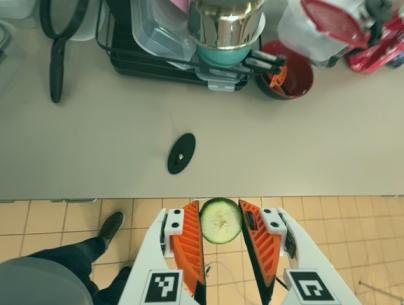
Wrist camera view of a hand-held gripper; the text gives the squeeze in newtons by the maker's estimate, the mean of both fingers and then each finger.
{"total": 7.9, "left": 7.7, "right": 8.1}